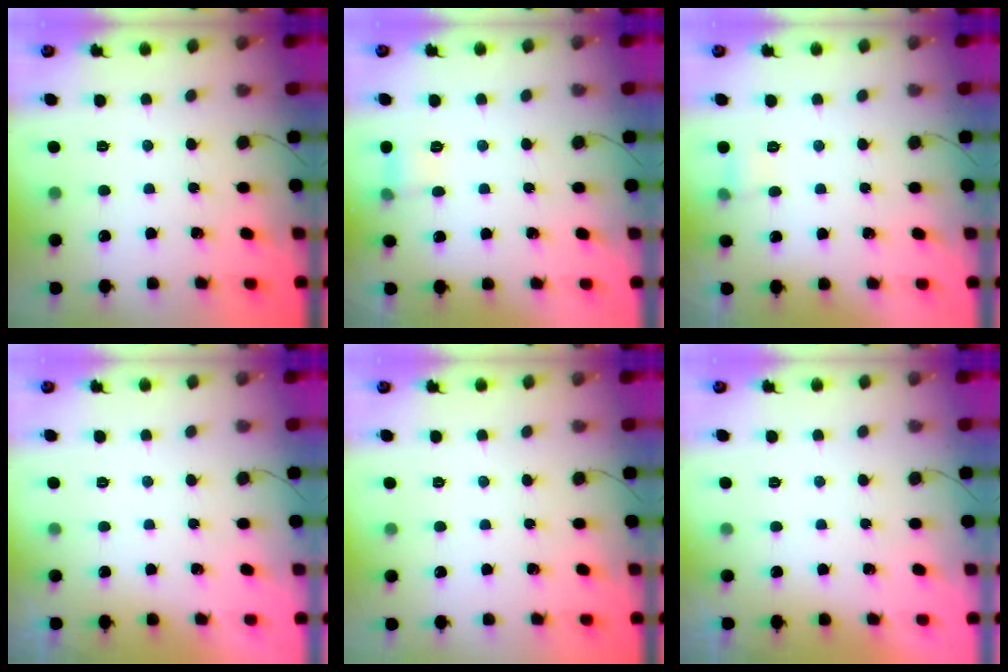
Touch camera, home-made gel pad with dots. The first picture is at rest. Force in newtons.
{"total": 5.8, "press": 5.6, "slide": 1.5}
{"total": 4.0, "press": 3.8, "slide": 1.1}
{"total": 0.0}
{"total": 0.0}
{"total": 0.0}